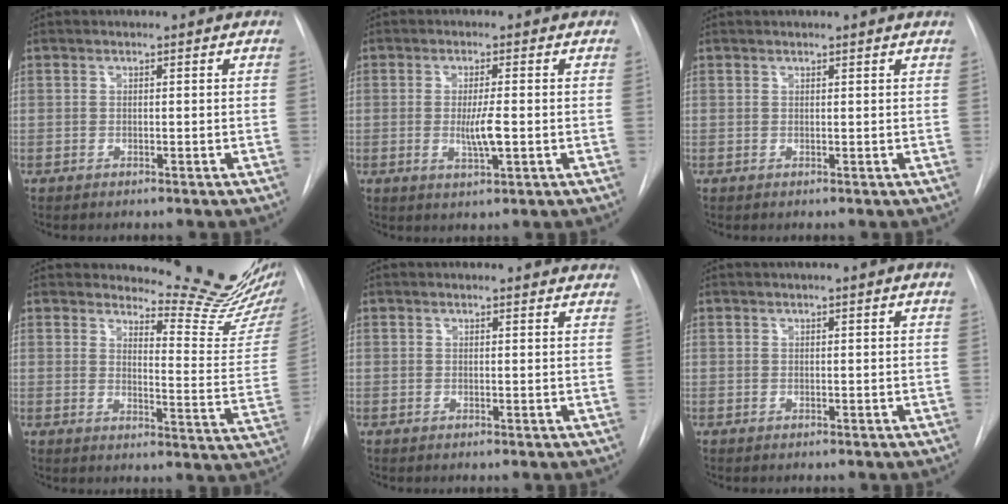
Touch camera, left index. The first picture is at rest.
{"total": 4.0, "force": [-0.5, 0.4, 3.9], "torque": [-0.075, -0.007, -0.007]}
{"total": 1.7, "force": [1.5, -0.5, 0.6], "torque": [-0.016, 0.008, 0.027]}
{"total": 13.2, "force": [12.8, -0.5, 3.1], "torque": [-0.036, -0.108, 0.148]}
{"total": 7.4, "force": [7.2, 1.1, 1.6], "torque": [-0.006, 0.000, 0.056]}
{"total": 1.2, "force": [0.7, -0.3, 0.9], "torque": [-0.020, 0.002, 0.015]}